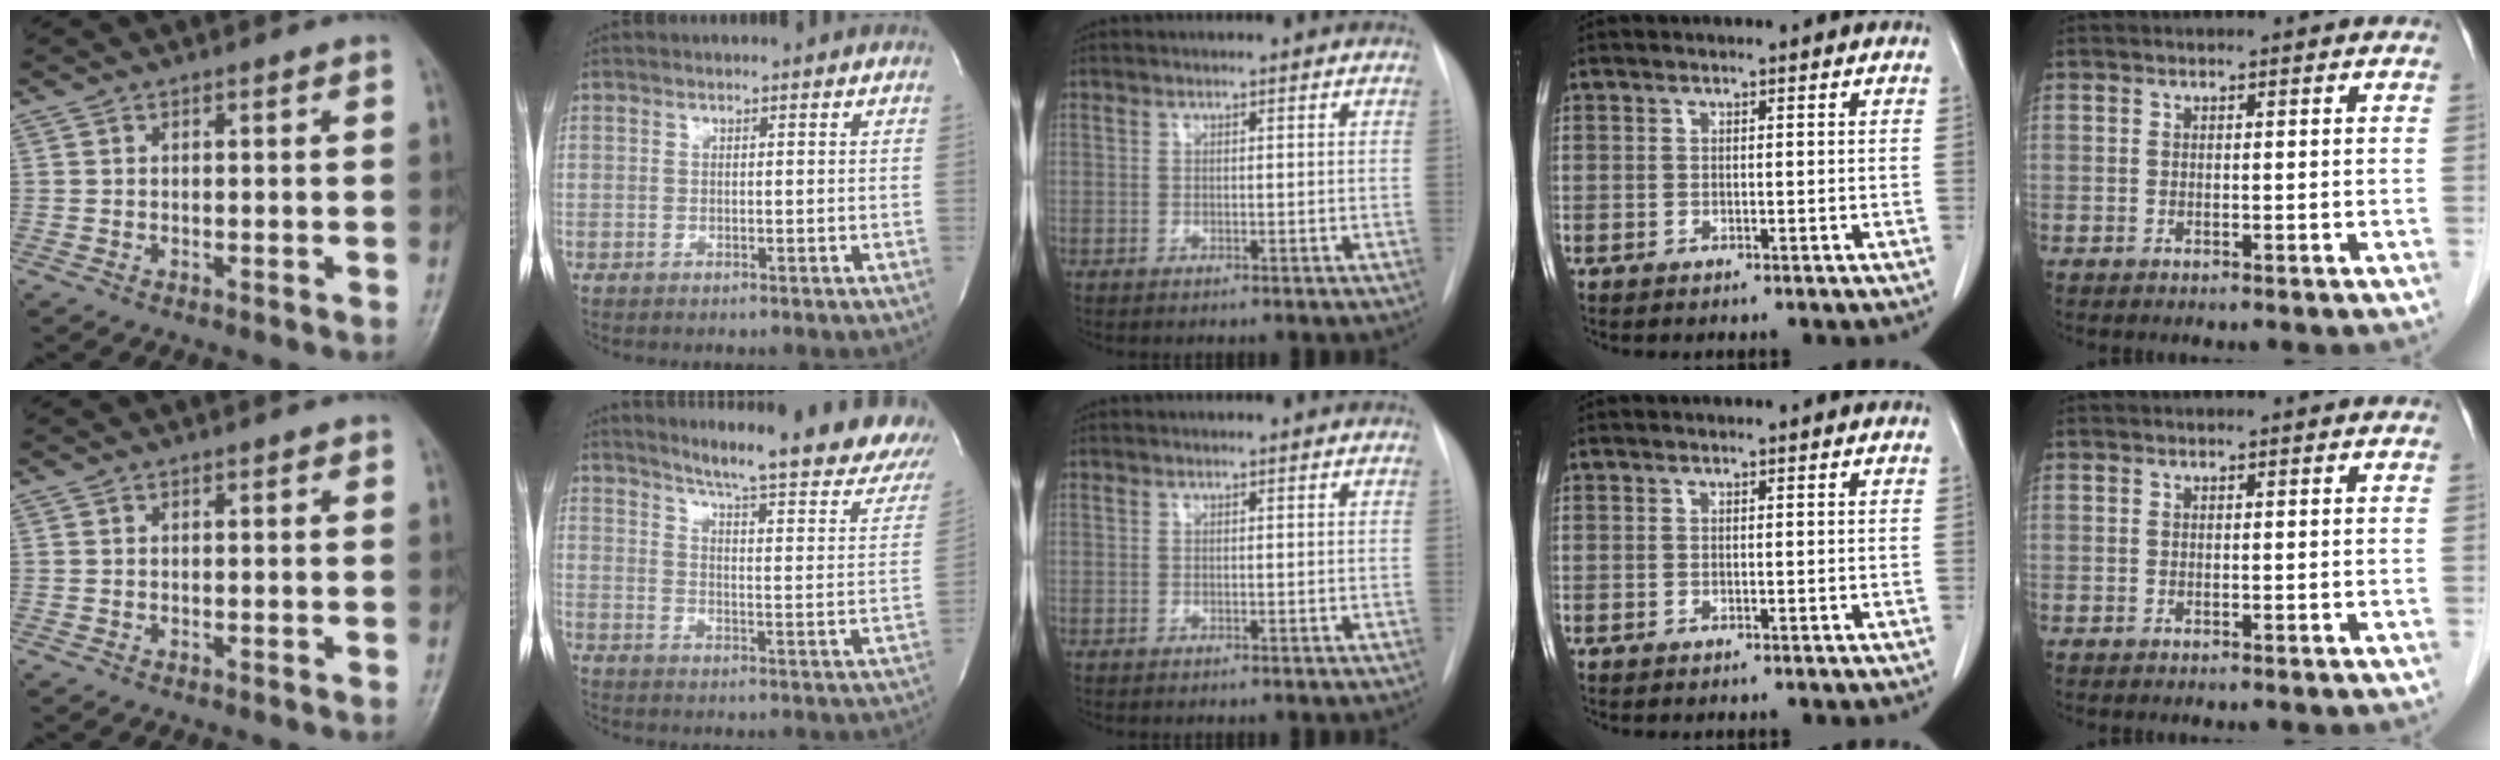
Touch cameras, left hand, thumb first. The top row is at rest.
{"thumb": {"total": 0.6, "force": [0.3, 0.3, 0.5], "torque": [-0.003, 0.001, 0.002]}, "index": {"total": 25.9, "force": [21.5, 3.2, 14.1], "torque": [-0.194, -0.075, 0.252]}}